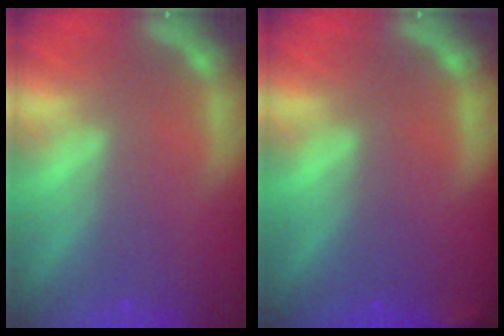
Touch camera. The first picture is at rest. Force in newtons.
{"total": 1.4}